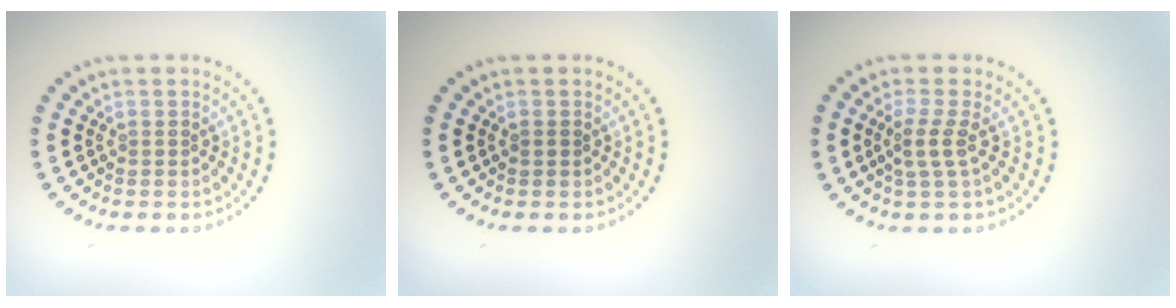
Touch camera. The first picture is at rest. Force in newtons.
{"total": 0.7, "press": 0.7, "slide": 0.0}
{"total": 2.0, "press": 1.5, "slide": 1.3}